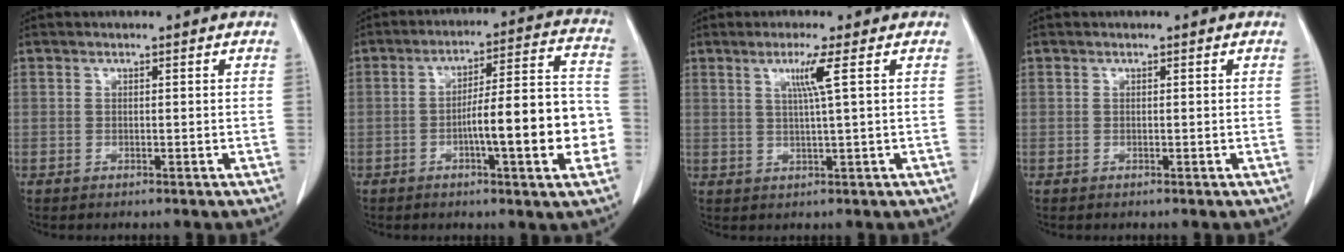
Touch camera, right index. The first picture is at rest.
{"total": 14.6, "force": [-3.6, 1.8, 14.0], "torque": [-0.198, 0.023, -0.052]}
{"total": 3.8, "force": [1.4, -1.1, 3.4], "torque": [-0.067, -0.004, 0.027]}
{"total": 0.0}